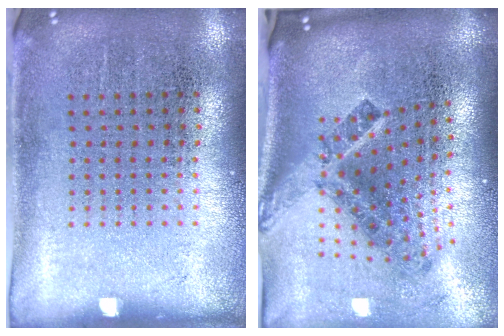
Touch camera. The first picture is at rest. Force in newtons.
{"total": 2.9, "press": 1.7, "slide": 2.4}